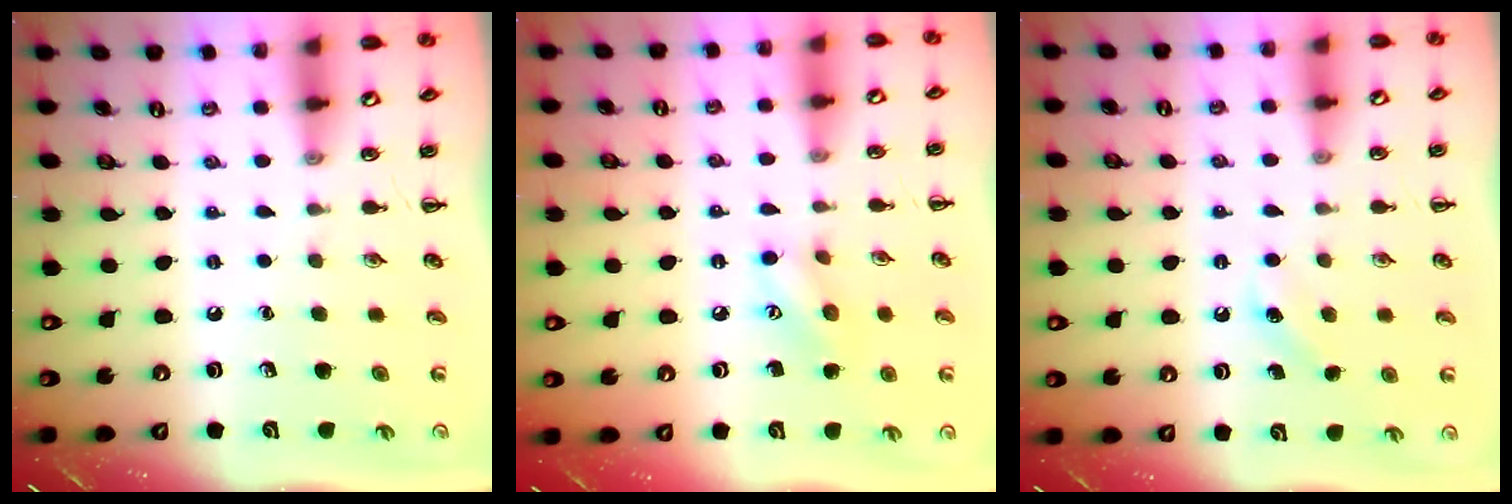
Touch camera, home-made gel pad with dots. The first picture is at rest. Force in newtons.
{"total": 7.2, "press": 7.1, "slide": 1.1}
{"total": 4.2, "press": 4.1, "slide": 1.1}